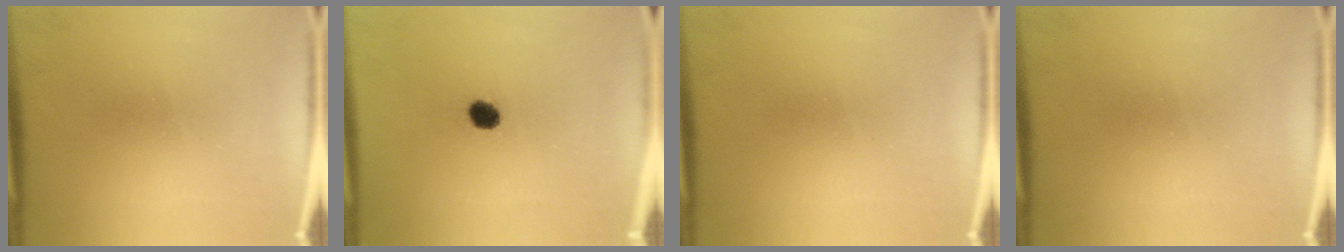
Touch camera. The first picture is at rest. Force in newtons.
{"total": 3.9}
{"total": 0.0}
{"total": 0.0}